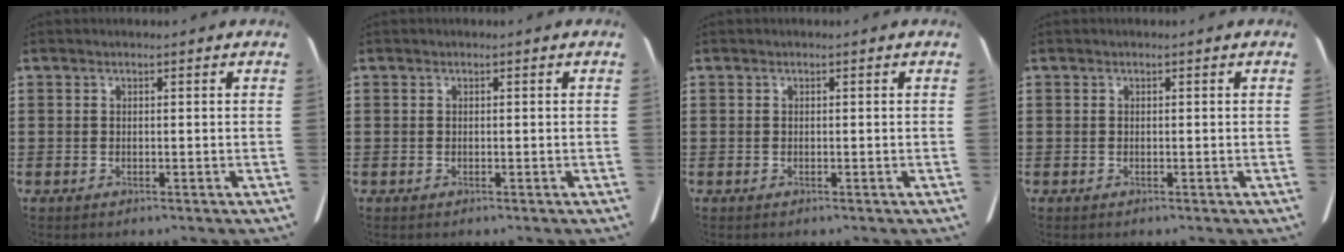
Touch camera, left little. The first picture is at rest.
{"total": 0.0}
{"total": 0.0}
{"total": 0.0}